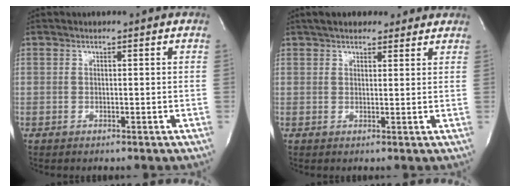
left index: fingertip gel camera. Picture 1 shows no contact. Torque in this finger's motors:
{"motor_torque": [0.97, -0.82, 0.19, 0.10]}